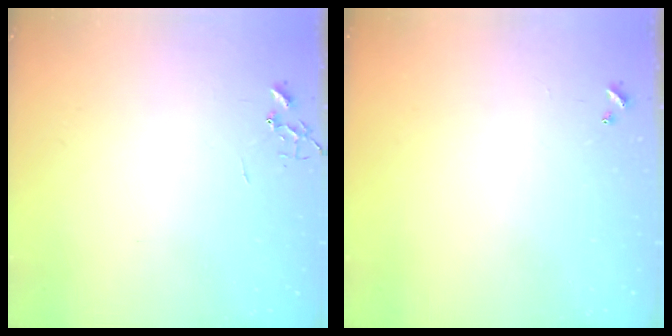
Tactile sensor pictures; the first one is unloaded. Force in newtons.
{"total": 0.0}